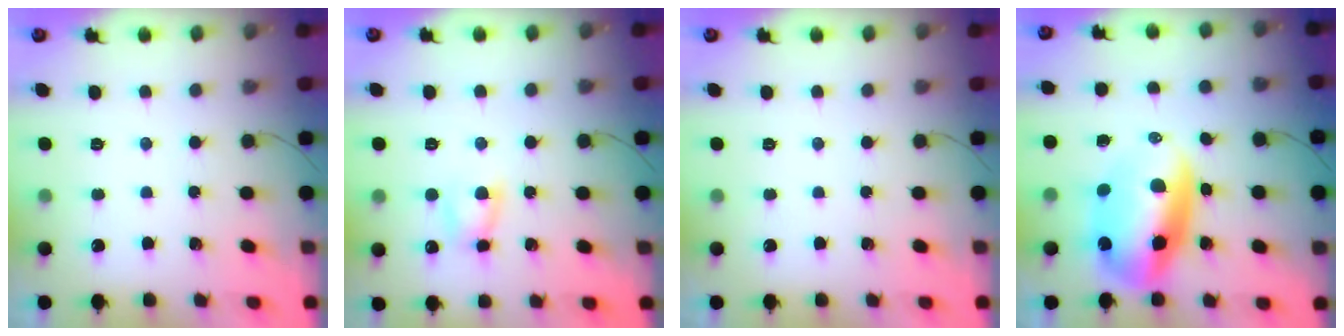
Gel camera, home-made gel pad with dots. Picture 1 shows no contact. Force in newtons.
{"total": 4.7, "press": 4.6, "slide": 0.9}
{"total": 0.0}
{"total": 12.6, "press": 12.3, "slide": 2.8}